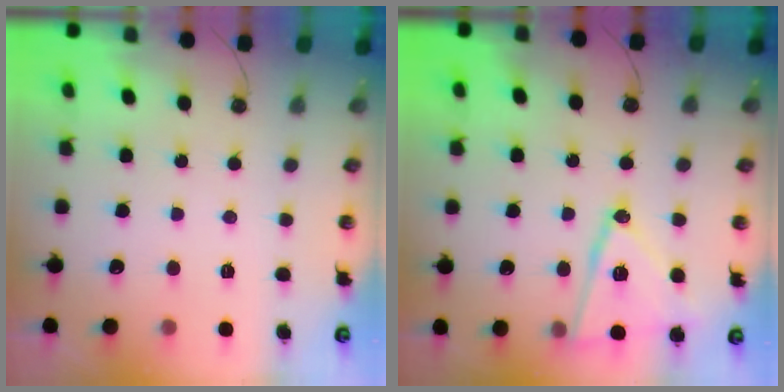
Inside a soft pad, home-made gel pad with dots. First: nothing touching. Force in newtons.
{"total": 15.1, "press": 15.1, "slide": 0.6}